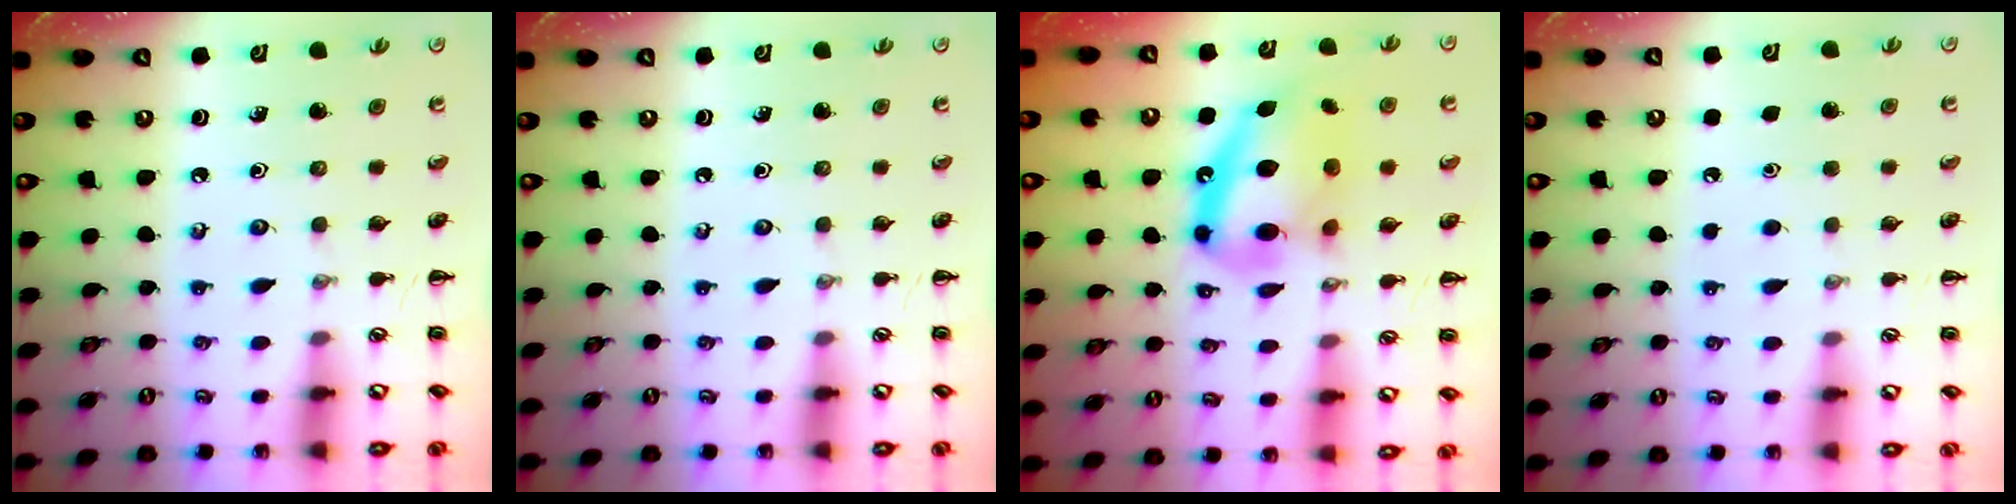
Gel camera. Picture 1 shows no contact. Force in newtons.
{"total": 0.0}
{"total": 16.1, "press": 15.6, "slide": 3.8}
{"total": 1.8, "press": 1.7, "slide": 0.1}